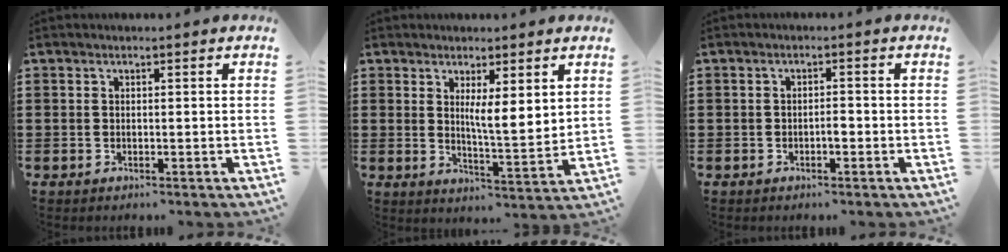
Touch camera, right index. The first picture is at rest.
{"total": 5.0, "force": [2.6, 0.9, 4.2], "torque": [-0.072, -0.016, 0.039]}
{"total": 1.6, "force": [-0.7, 0.5, 1.4], "torque": [-0.027, 0.000, -0.012]}